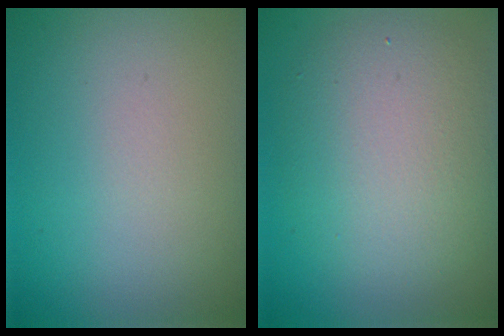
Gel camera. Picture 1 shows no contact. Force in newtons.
{"total": 5.9, "press": 5.9, "slide": 0.6}